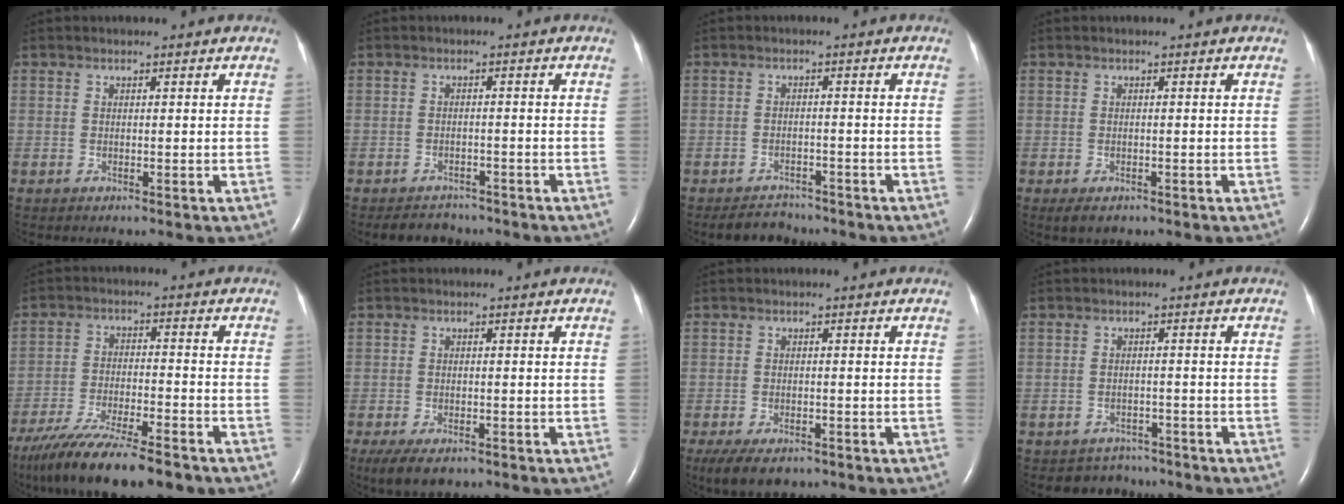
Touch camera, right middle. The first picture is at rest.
{"total": 3.9, "force": [-3.5, 1.8, 0.3], "torque": [-0.010, -0.001, -0.051]}
{"total": 3.7, "force": [-3.4, 1.5, 0.2], "torque": [-0.012, -0.004, -0.053]}
{"total": 2.1, "force": [-1.3, 1.1, 1.2], "torque": [-0.022, -0.003, -0.012]}
{"total": 17.1, "force": [-13.7, 2.7, 9.8], "torque": [-0.171, -0.033, -0.224]}
{"total": 5.1, "force": [-3.5, 2.1, 3.0], "torque": [-0.056, -0.010, -0.053]}
{"total": 6.2, "force": [-4.4, 2.8, 3.4], "torque": [-0.059, -0.009, -0.067]}
{"total": 3.7, "force": [-3.2, 1.8, -0.7], "torque": [0.005, 0.012, -0.047]}